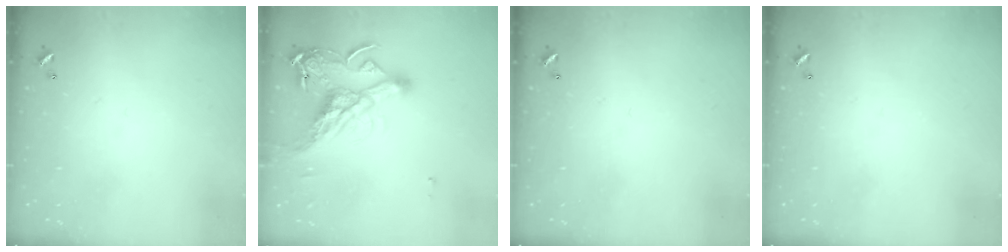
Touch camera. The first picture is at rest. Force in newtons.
{"total": 10.7, "press": 10.6, "slide": 1.6}
{"total": 0.0}
{"total": 0.0}